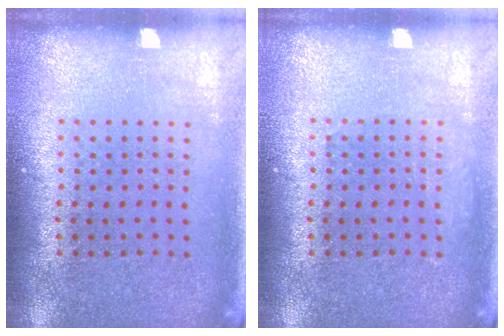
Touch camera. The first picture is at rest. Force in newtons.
{"total": 0.6, "press": 0.6, "slide": 0.1}